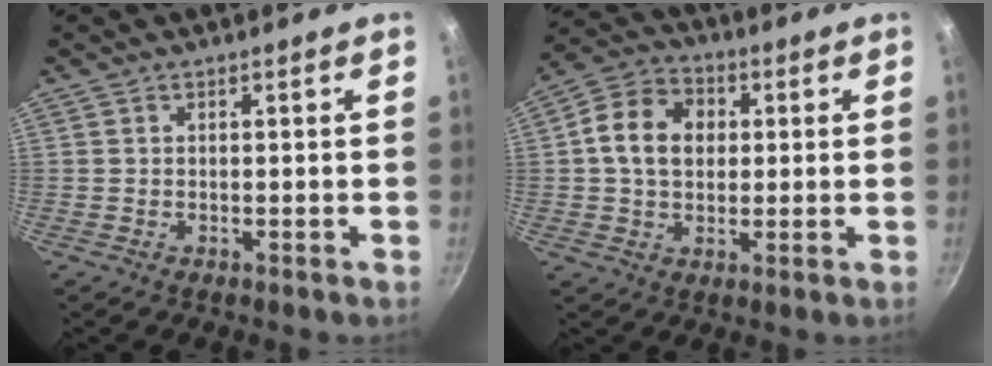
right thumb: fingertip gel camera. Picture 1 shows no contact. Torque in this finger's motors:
{"motor_torque": [-0.19, 0.46, -0.07, 0.33, 0.11]}